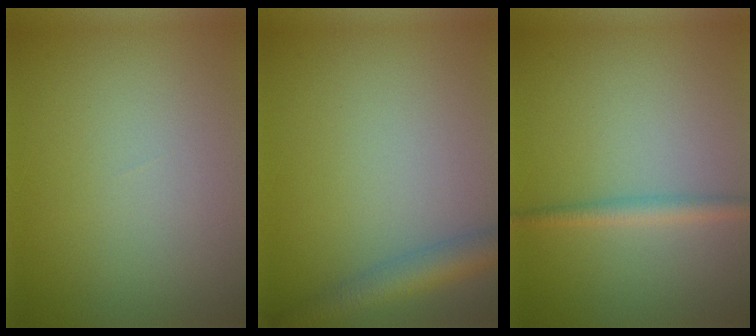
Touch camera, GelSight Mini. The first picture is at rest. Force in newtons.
{"total": 3.7, "press": 3.7, "slide": 0.1}
{"total": 1.7, "press": 1.7, "slide": 0.1}